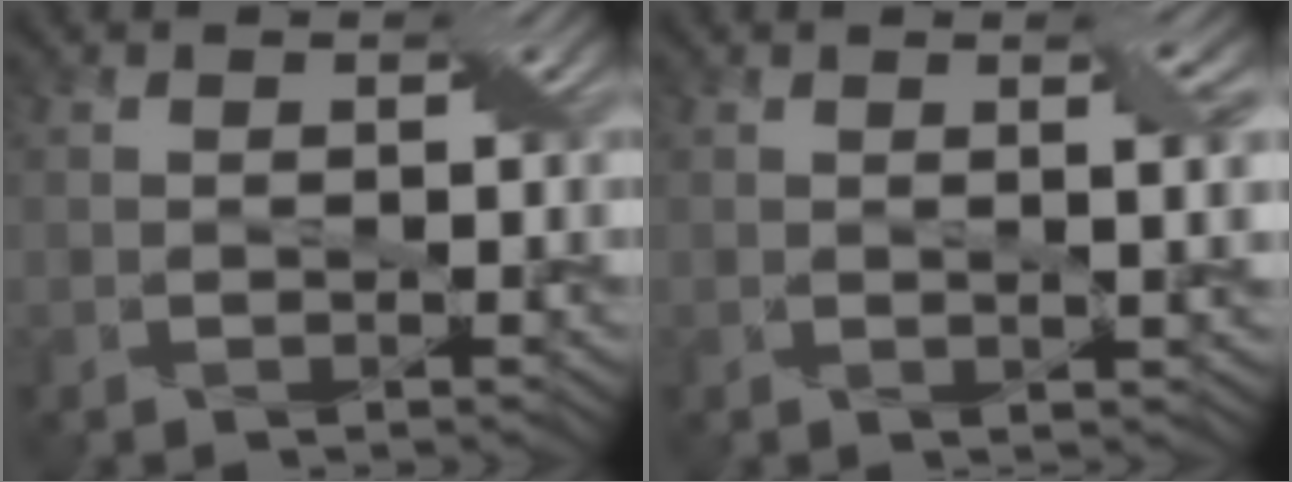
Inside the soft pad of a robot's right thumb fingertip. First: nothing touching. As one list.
[{"total": 2.8, "force": [0.7, 0.2, 2.7], "torque": [-0.042, 0.004, 0.011]}]